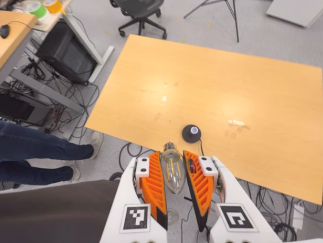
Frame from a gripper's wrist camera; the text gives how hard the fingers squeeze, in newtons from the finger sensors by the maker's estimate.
{"total": 13.2, "left": 13.8, "right": 12.6}